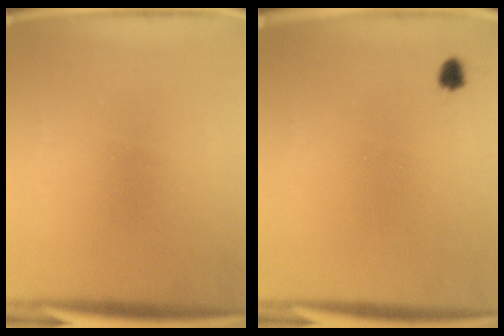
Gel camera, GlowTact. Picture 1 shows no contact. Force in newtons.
{"total": 1.5}